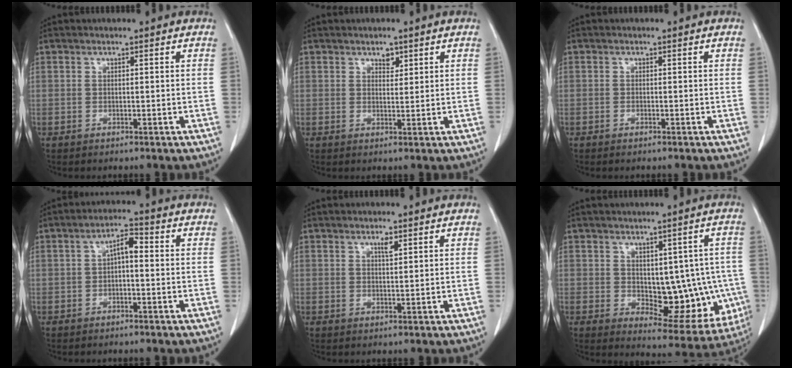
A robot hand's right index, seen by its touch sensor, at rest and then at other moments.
{"total": 1.7, "force": [1.2, 1.0, 0.8], "torque": [-0.009, -0.003, 0.018]}
{"total": 0.5, "force": [-0.4, 0.1, 0.3], "torque": [-0.011, -0.002, -0.006]}
{"total": 3.6, "force": [0.0, 1.3, 3.4], "torque": [-0.058, 0.016, -0.002]}
{"total": 1.5, "force": [0.9, 0.3, 1.2], "torque": [-0.021, -0.003, 0.016]}
{"total": 12.3, "force": [-0.7, 6.5, 10.5], "torque": [-0.113, 0.009, 0.018]}